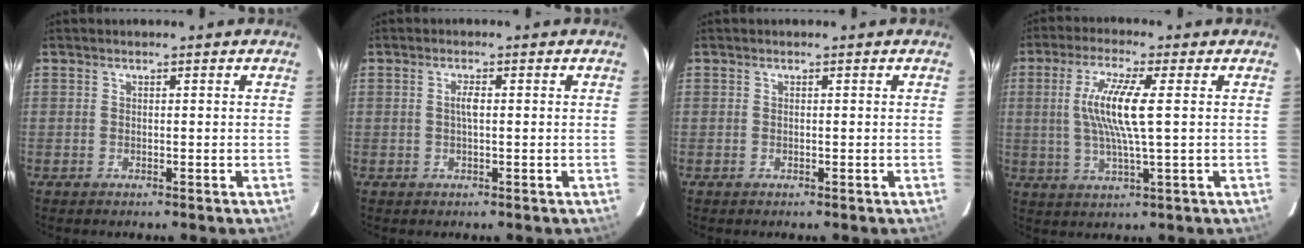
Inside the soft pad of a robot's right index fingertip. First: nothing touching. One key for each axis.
{"total": 1.7, "fx": 0.1, "fy": 0.3, "fz": 1.6, "tx": -0.031, "ty": 0.003, "tz": 0.000}
{"total": 0.0}
{"total": 9.8, "fx": 1.2, "fy": 0.4, "fz": 9.7, "tx": -0.189, "ty": -0.002, "tz": 0.024}